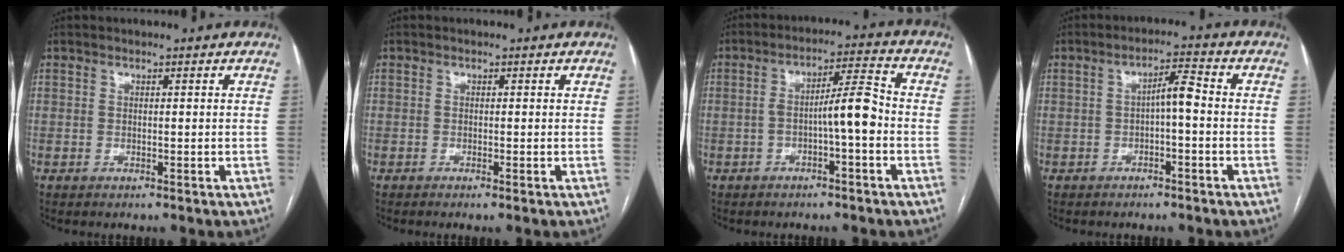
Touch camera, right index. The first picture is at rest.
{"total": 0.5, "force": [-0.3, -0.1, 0.4], "torque": [-0.008, 0.000, -0.007]}
{"total": 6.5, "force": [-1.7, 0.6, 6.3], "torque": [-0.100, 0.022, -0.026]}
{"total": 3.8, "force": [-0.6, 0.7, 3.7], "torque": [-0.060, 0.016, -0.007]}